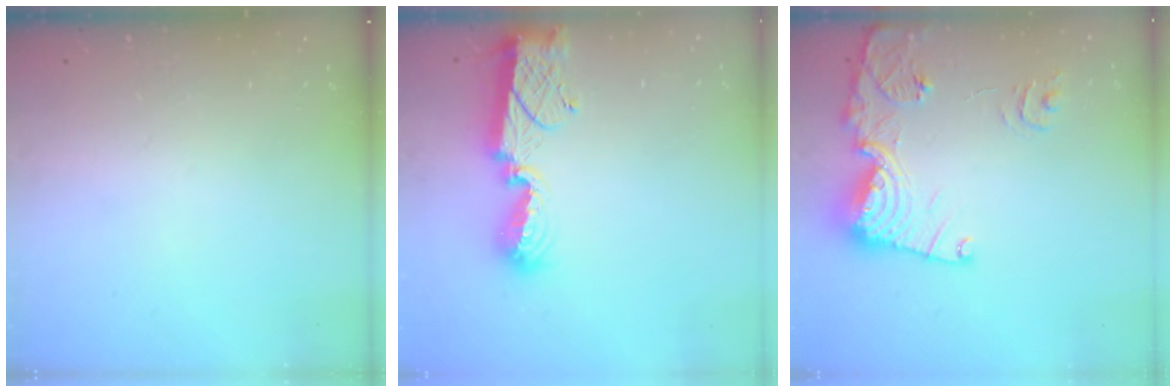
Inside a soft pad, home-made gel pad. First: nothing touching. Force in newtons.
{"total": 11.4, "press": 11.4, "slide": 0.8}
{"total": 16.2, "press": 16.2, "slide": 1.6}